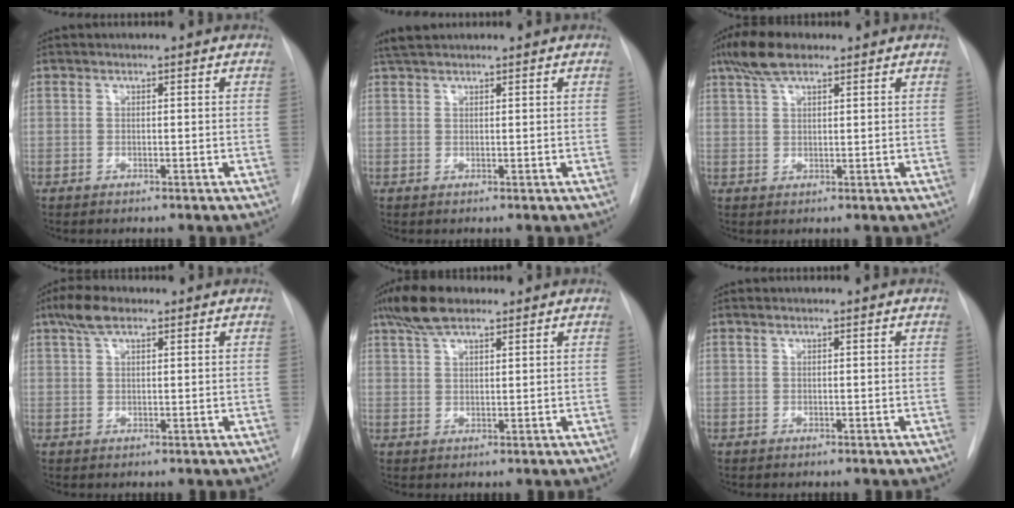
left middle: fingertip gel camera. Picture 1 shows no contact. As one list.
[{"total": 2.9, "force": [2.6, 0.6, 1.2], "torque": [-0.024, 0.019, 0.050]}, {"total": 5.8, "force": [4.1, 1.8, 3.7], "torque": [-0.081, 0.017, 0.077]}, {"total": 4.3, "force": [2.8, 1.5, 2.9], "torque": [-0.065, 0.016, 0.054]}, {"total": 6.4, "force": [4.8, 2.0, 3.9], "torque": [-0.081, 0.018, 0.089]}, {"total": 0.0}]